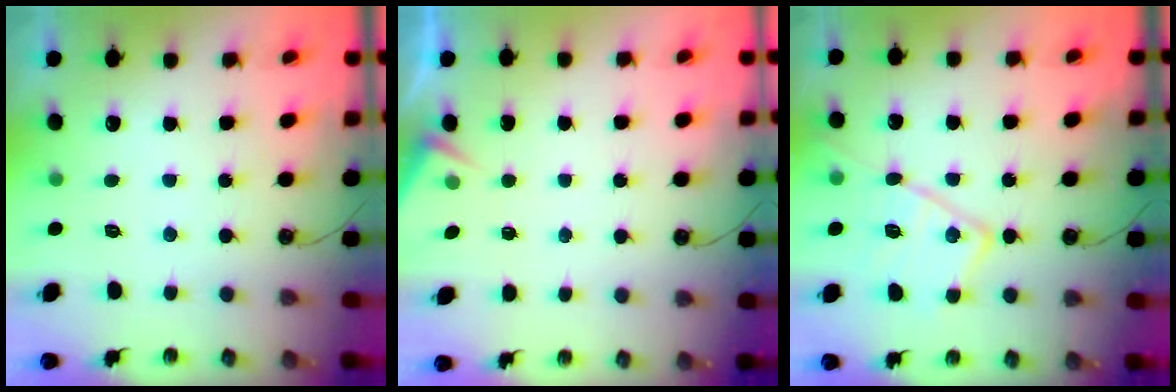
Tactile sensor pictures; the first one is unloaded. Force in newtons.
{"total": 3.9, "press": 3.8, "slide": 0.6}
{"total": 16.7, "press": 16.7, "slide": 1.3}